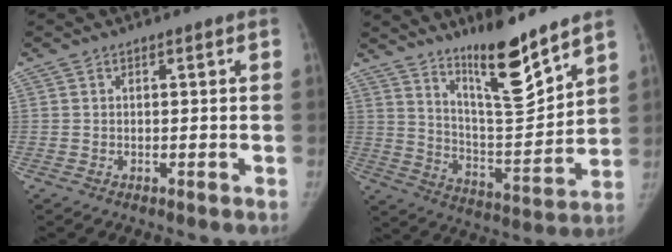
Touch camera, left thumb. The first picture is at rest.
{"total": 14.8, "force": [11.0, 2.5, 9.6], "torque": [-0.133, -0.092, 0.193]}